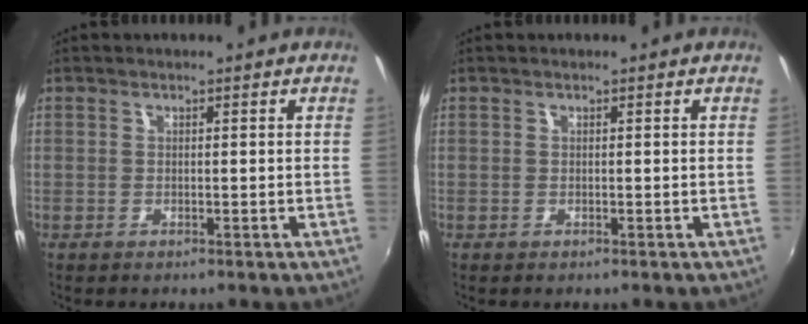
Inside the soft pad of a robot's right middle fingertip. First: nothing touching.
{"total": 0.0}